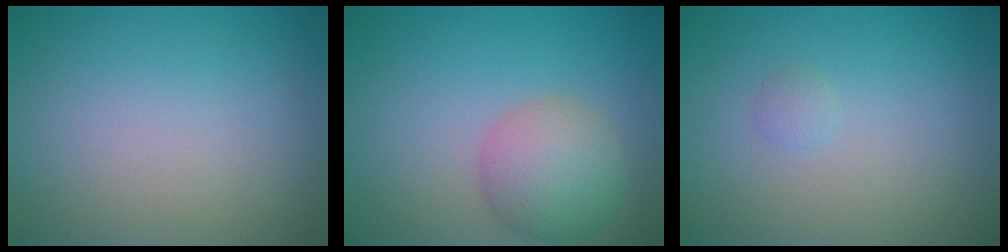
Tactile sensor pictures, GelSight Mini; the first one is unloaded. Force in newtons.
{"total": 4.8, "press": 4.8, "slide": 0.1}
{"total": 0.6, "press": 0.6, "slide": 0.1}